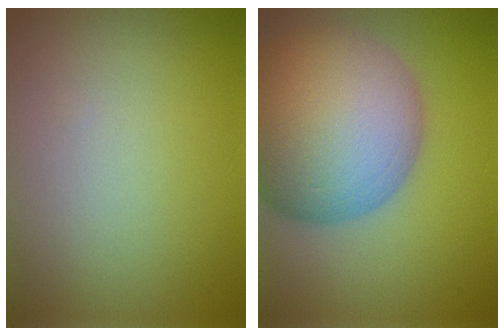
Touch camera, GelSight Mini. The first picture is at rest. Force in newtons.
{"total": 15.3, "press": 15.3, "slide": 0.9}